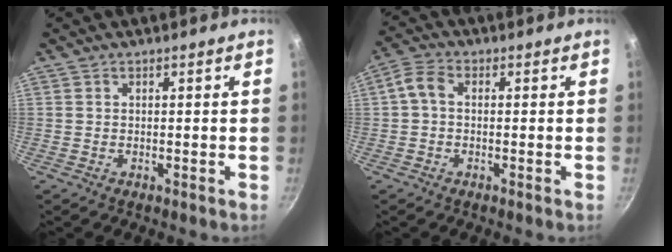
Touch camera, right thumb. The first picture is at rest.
{"total": 3.9, "force": [-0.1, 2.8, 2.7], "torque": [-0.059, 0.017, -0.013]}